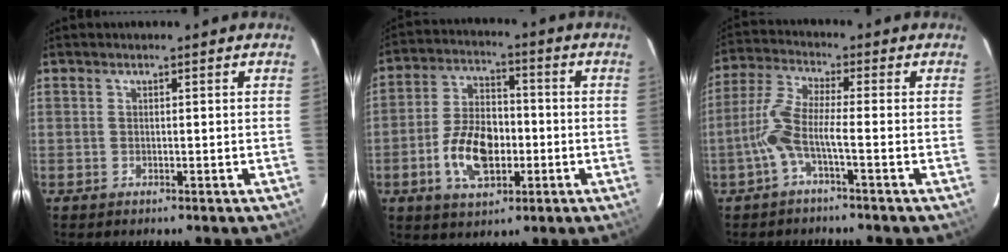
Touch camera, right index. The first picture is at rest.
{"total": 12.0, "force": [-3.5, 7.1, 9.1], "torque": [-0.183, 0.010, -0.055]}
{"total": 6.6, "force": [-2.7, 0.4, 6.0], "torque": [-0.144, 0.007, -0.053]}